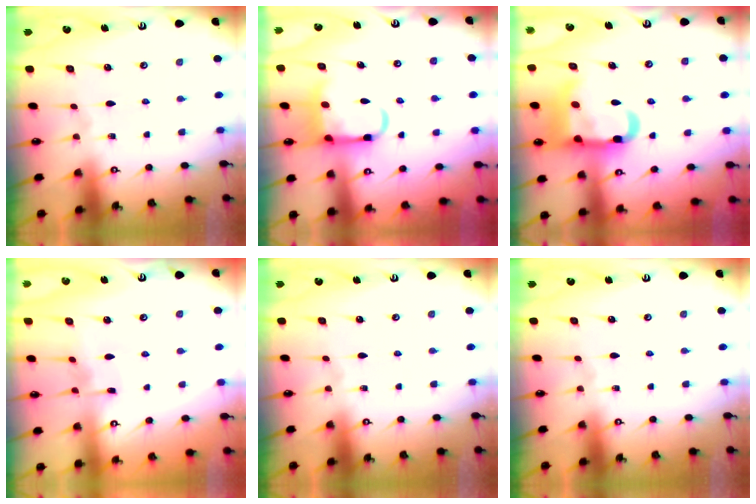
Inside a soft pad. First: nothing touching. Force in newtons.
{"total": 10.3, "press": 10.2, "slide": 1.5}
{"total": 20.9, "press": 20.8, "slide": 2.2}
{"total": 2.9, "press": 2.9, "slide": 0.4}
{"total": 0.0}
{"total": 0.0}